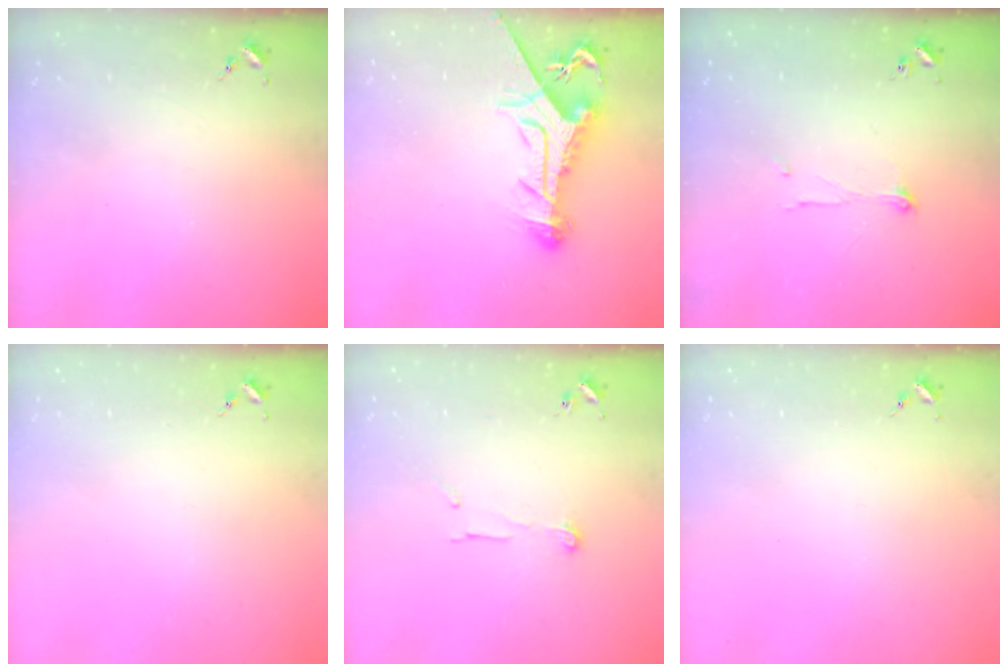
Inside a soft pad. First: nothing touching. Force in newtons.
{"total": 15.6, "press": 15.5, "slide": 1.4}
{"total": 4.4, "press": 4.4, "slide": 0.3}
{"total": 0.0}
{"total": 7.1, "press": 7.1, "slide": 0.3}
{"total": 0.0}